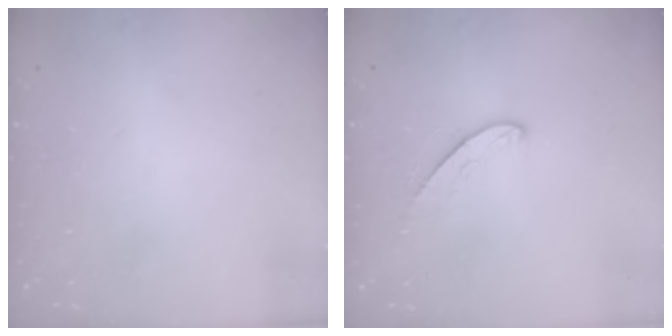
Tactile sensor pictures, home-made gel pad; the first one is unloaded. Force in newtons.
{"total": 5.2, "press": 5.2, "slide": 0.5}